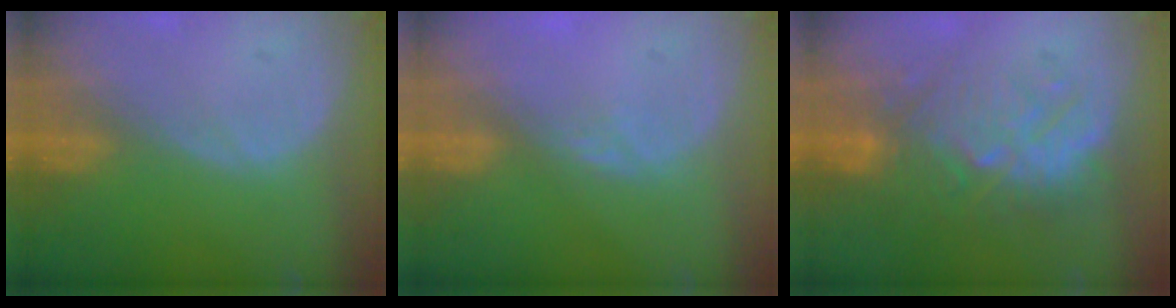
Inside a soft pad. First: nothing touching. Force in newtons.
{"total": 1.5, "press": 1.3, "slide": 0.8}
{"total": 9.1, "press": 9.0, "slide": 1.7}